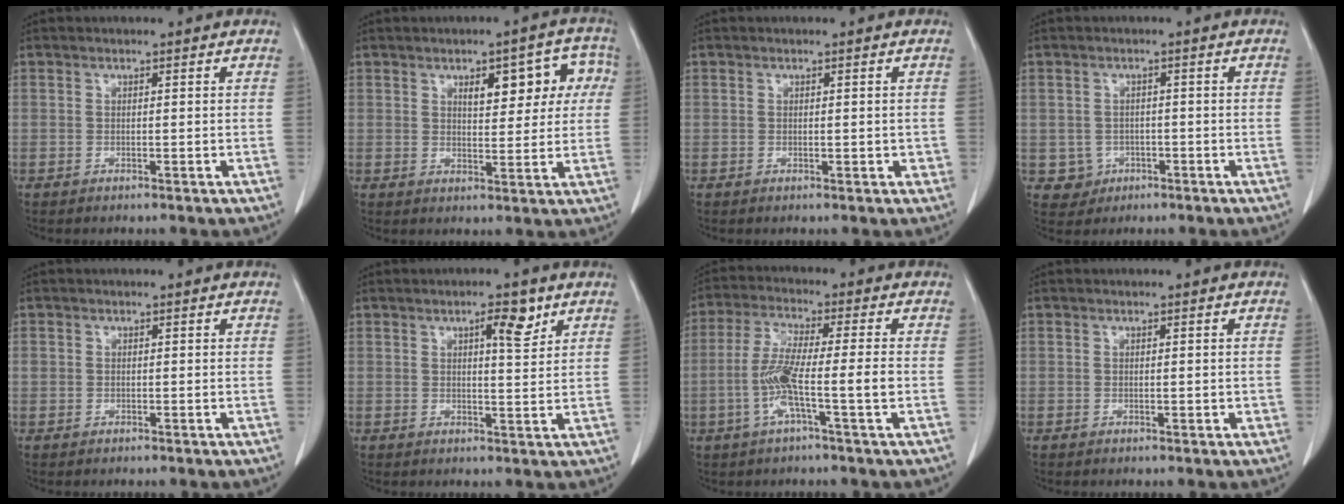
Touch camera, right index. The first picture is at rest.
{"total": 8.5, "force": [2.8, 3.7, 7.1], "torque": [-0.076, 0.029, 0.036]}
{"total": 1.4, "force": [-0.1, 0.6, 1.2], "torque": [-0.015, -0.002, 0.001]}
{"total": 3.6, "force": [-1.0, 3.4, 0.1], "torque": [0.007, 0.011, -0.010]}
{"total": 0.7, "force": [0.1, 0.6, 0.3], "torque": [-0.003, 0.009, 0.002]}
{"total": 4.3, "force": [2.4, 1.0, 3.5], "torque": [-0.052, -0.003, 0.036]}
{"total": 8.5, "force": [-2.1, -0.2, 8.2], "torque": [-0.163, 0.002, -0.045]}
{"total": 1.0, "force": [-0.1, 0.4, 0.9], "torque": [-0.013, -0.002, 0.001]}